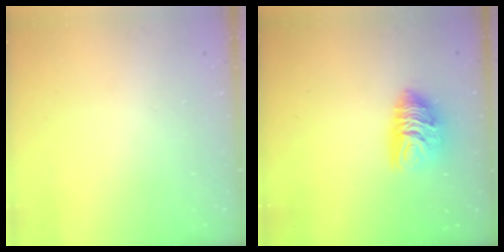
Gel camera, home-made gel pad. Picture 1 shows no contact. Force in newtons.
{"total": 9.7, "press": 9.7, "slide": 0.2}